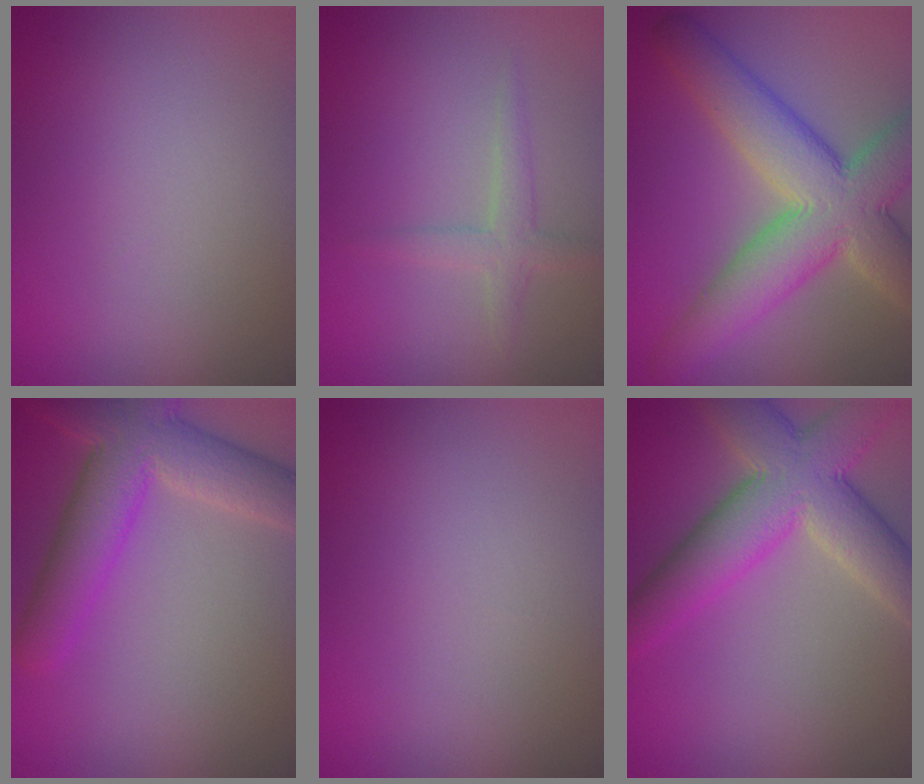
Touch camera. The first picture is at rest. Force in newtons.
{"total": 1.9, "press": 1.9, "slide": 0.2}
{"total": 10.2, "press": 10.2, "slide": 0.7}
{"total": 7.5, "press": 7.5, "slide": 0.4}
{"total": 0.0}
{"total": 8.7, "press": 8.7, "slide": 0.5}